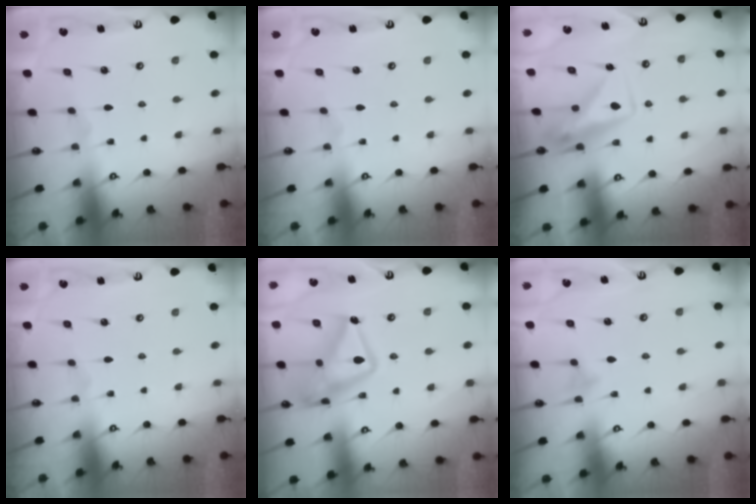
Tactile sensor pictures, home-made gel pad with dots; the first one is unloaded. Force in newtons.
{"total": 0.0}
{"total": 10.7, "press": 10.6, "slide": 0.5}
{"total": 0.0}
{"total": 19.2, "press": 19.2, "slide": 1.2}
{"total": 5.6, "press": 5.6, "slide": 0.7}